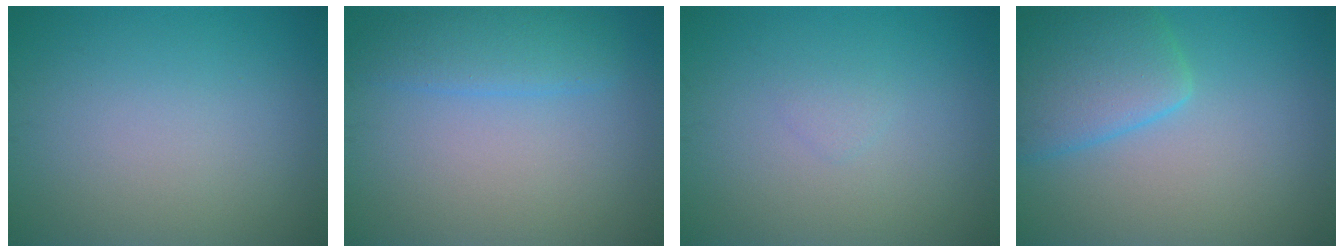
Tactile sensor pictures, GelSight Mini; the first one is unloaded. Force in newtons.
{"total": 2.8, "press": 2.8, "slide": 0.3}
{"total": 0.6, "press": 0.6, "slide": 0.0}
{"total": 5.2, "press": 5.2, "slide": 0.3}